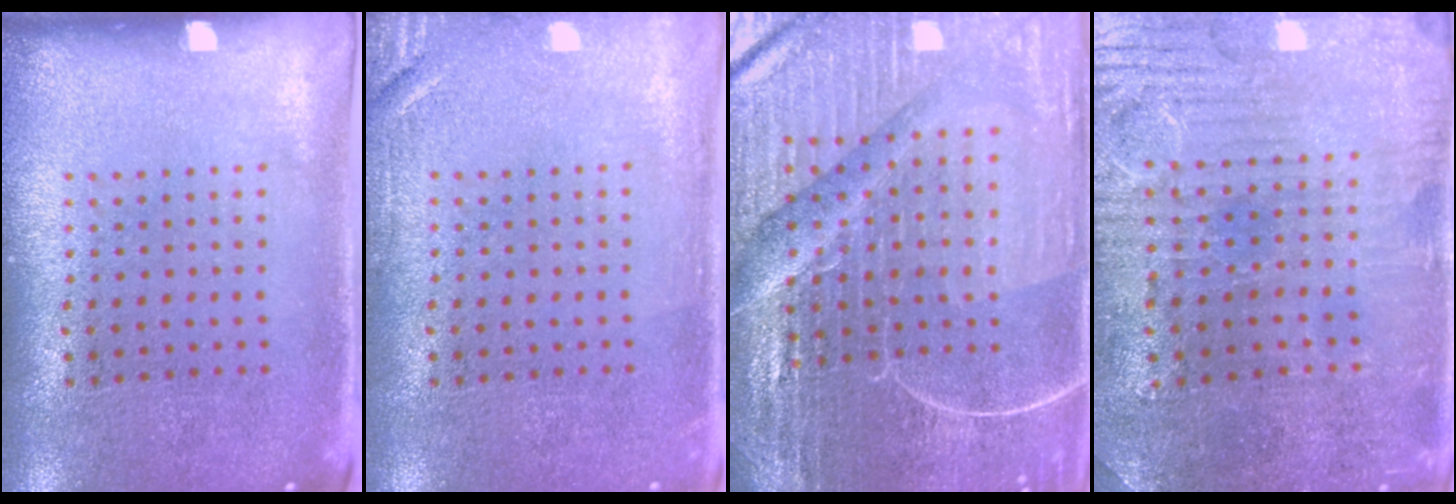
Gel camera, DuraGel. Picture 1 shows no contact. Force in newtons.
{"total": 1.7, "press": 1.7, "slide": 0.2}
{"total": 6.4, "press": 5.7, "slide": 2.9}
{"total": 1.7, "press": 1.7, "slide": 0.5}